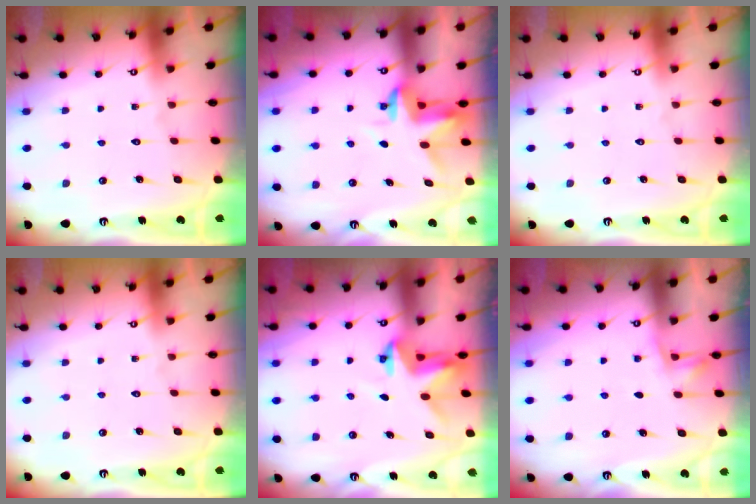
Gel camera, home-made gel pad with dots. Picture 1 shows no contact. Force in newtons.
{"total": 3.3, "press": 3.3, "slide": 0.2}
{"total": 0.0}
{"total": 0.0}
{"total": 3.5, "press": 3.5, "slide": 0.3}
{"total": 3.5, "press": 3.3, "slide": 1.2}